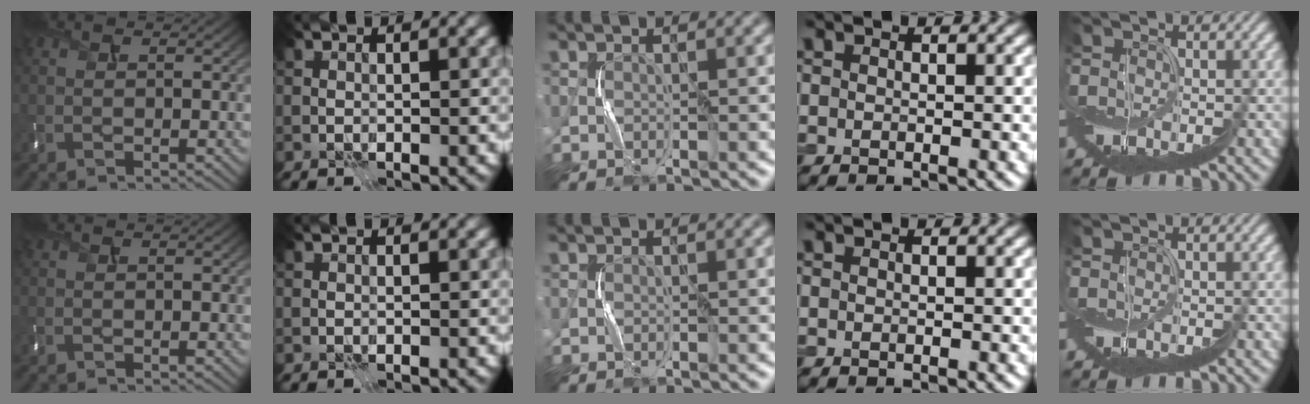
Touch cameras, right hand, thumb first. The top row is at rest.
{}